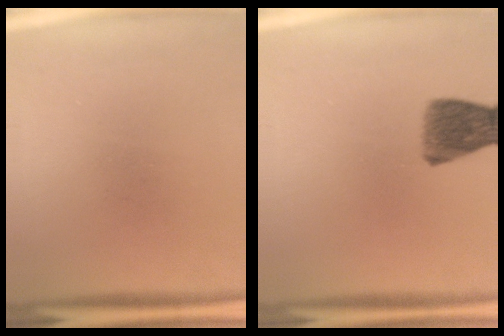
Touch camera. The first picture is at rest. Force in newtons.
{"total": 7.4}